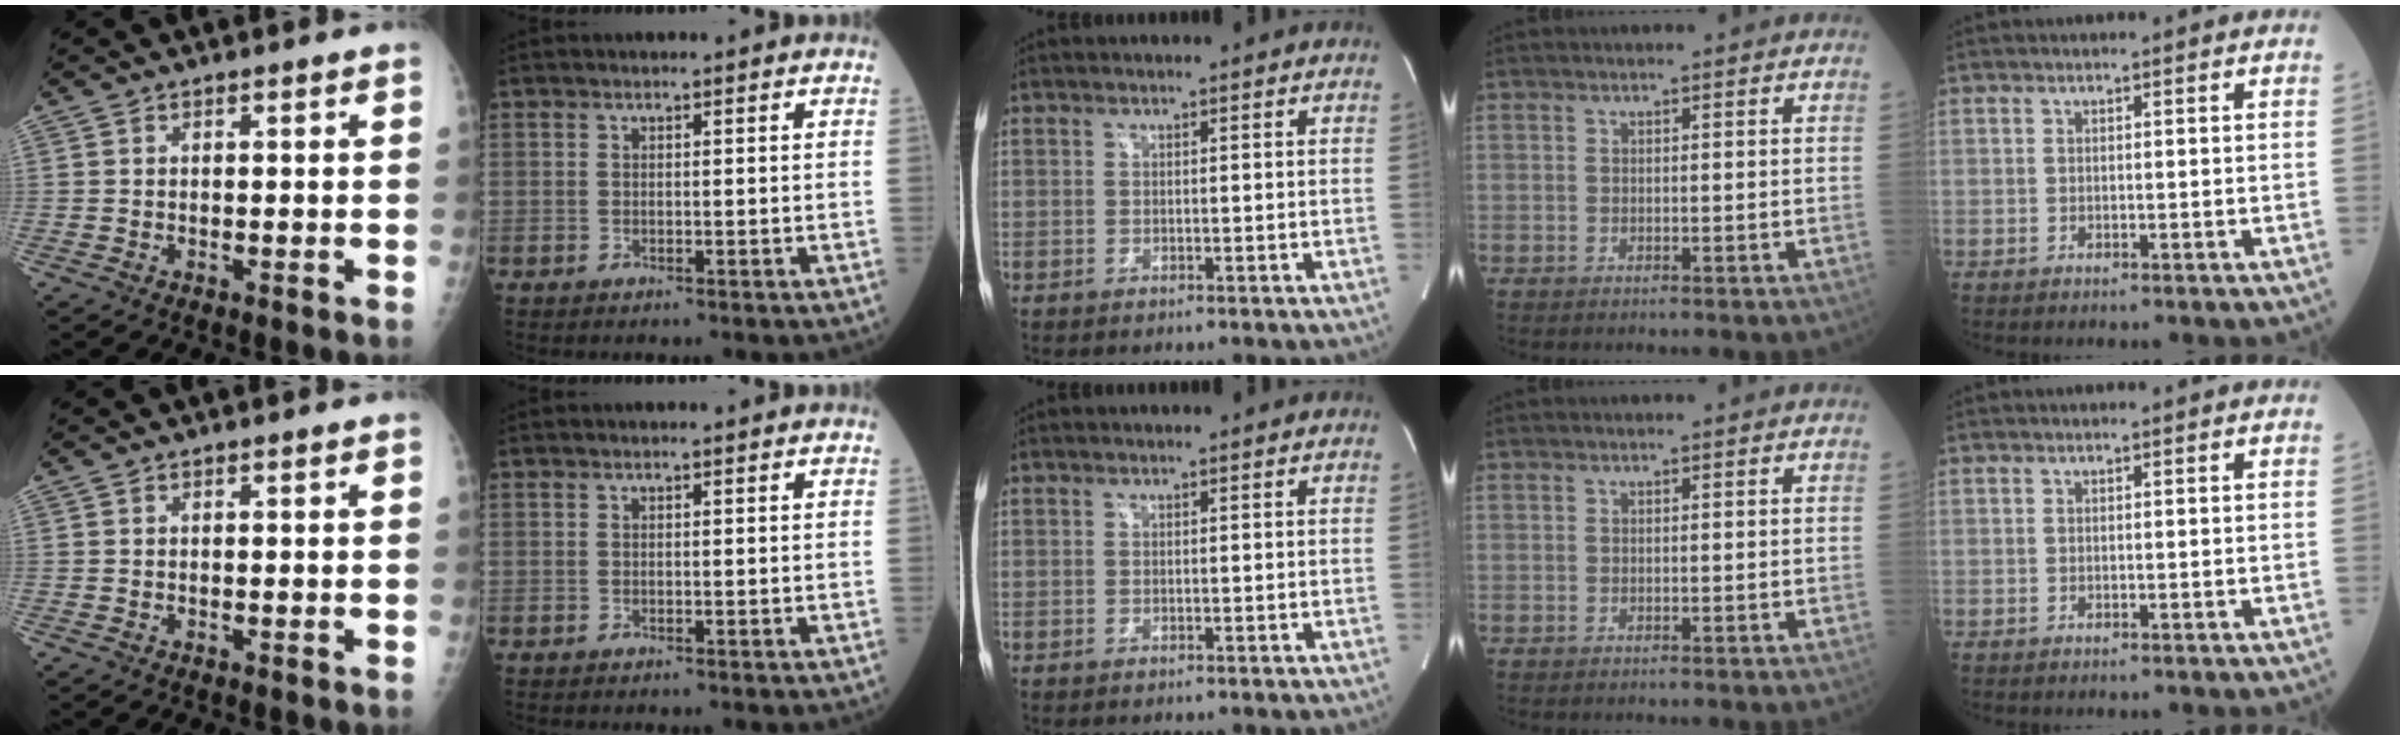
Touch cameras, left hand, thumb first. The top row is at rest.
{}